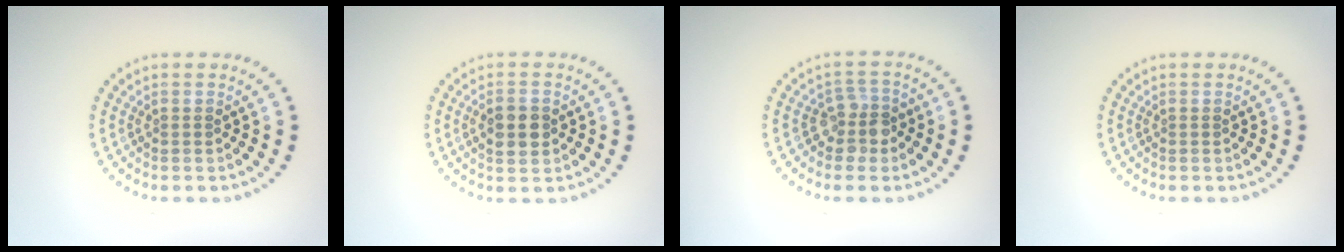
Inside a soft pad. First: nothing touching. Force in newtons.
{"total": 2.8, "press": 2.8, "slide": 0.1}
{"total": 2.4, "press": 2.0, "slide": 1.4}
{"total": 0.0}